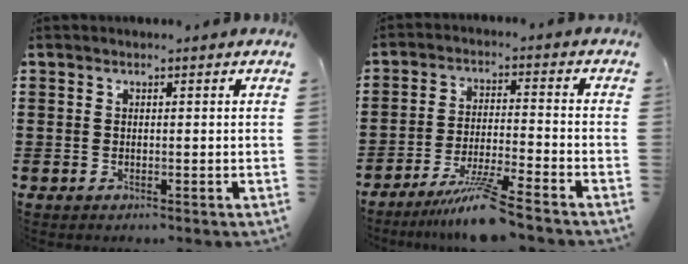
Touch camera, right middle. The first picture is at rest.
{"total": 8.1, "force": [-6.5, -0.1, 4.9], "torque": [-0.100, -0.018, -0.123]}